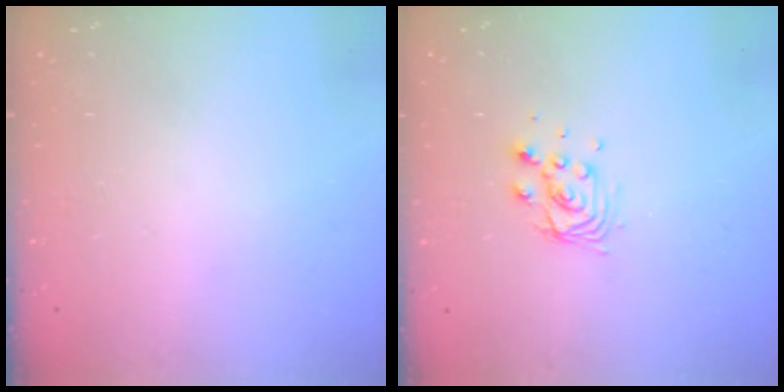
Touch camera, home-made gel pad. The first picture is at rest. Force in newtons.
{"total": 7.6, "press": 7.6, "slide": 0.5}